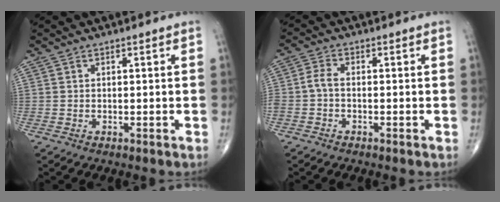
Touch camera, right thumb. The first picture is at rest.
{"total": 2.8, "force": [-0.8, 1.4, 2.2], "torque": [-0.055, 0.006, -0.024]}